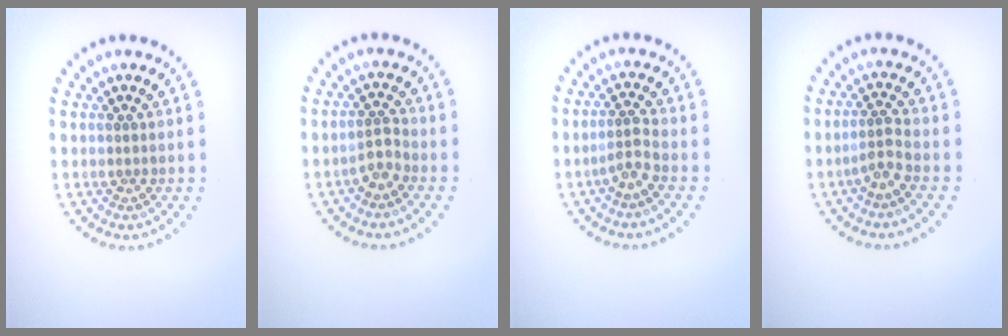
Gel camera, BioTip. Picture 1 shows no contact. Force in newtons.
{"total": 1.8, "press": 1.2, "slide": 1.3}
{"total": 1.7, "press": 1.2, "slide": 1.3}
{"total": 1.7, "press": 1.2, "slide": 1.3}